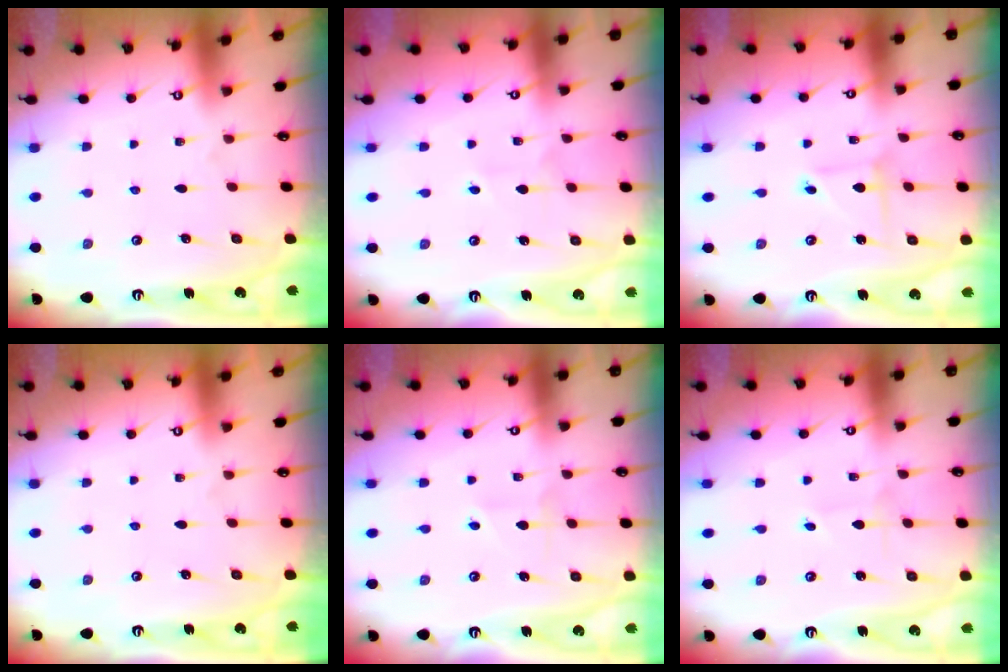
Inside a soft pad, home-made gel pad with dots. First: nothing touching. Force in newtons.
{"total": 2.1, "press": 2.1, "slide": 0.2}
{"total": 2.5, "press": 2.5, "slide": 0.2}
{"total": 0.0}
{"total": 3.0, "press": 2.9, "slide": 0.5}
{"total": 0.8, "press": 0.8, "slide": 0.0}